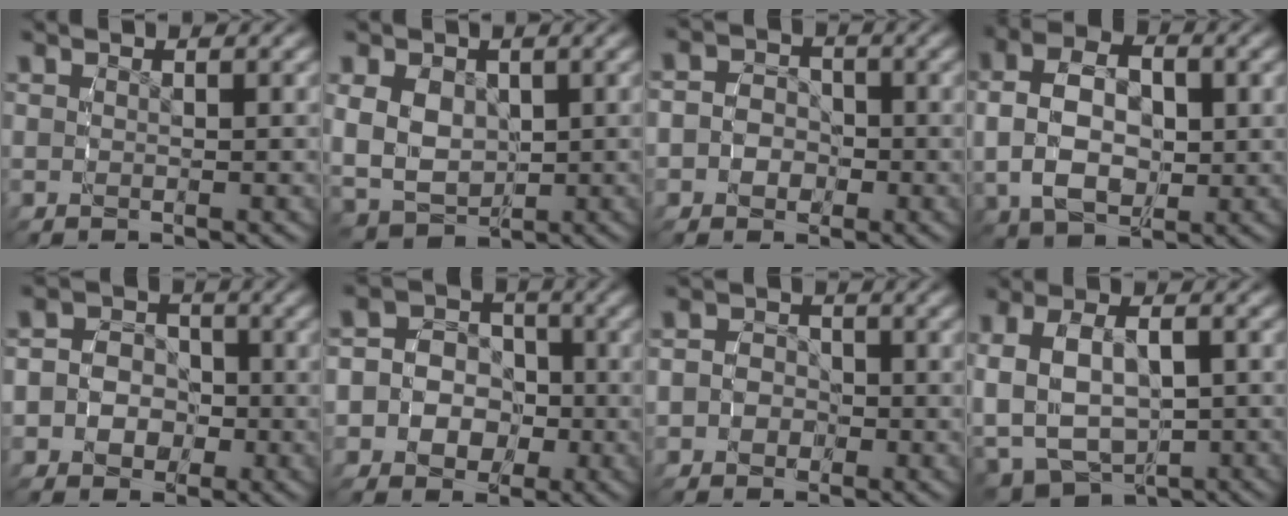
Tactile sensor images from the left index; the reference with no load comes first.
{"total": 7.6, "force": [0.2, 6.4, 4.1], "torque": [-0.101, -0.036, 0.019]}
{"total": 5.7, "force": [-1.3, 5.2, 1.8], "torque": [-0.042, -0.019, -0.027]}
{"total": 8.4, "force": [0.7, 6.0, 5.9], "torque": [-0.106, -0.006, 0.015]}
{"total": 8.4, "force": [-1.7, 7.7, 3.0], "torque": [-0.074, -0.026, -0.038]}
{"total": 11.3, "force": [-2.1, 10.2, 4.3], "torque": [-0.116, -0.038, -0.041]}
{"total": 4.1, "force": [-1.2, 3.7, 1.1], "torque": [-0.024, -0.015, -0.023]}
{"total": 11.0, "force": [-1.7, 8.8, 6.3], "torque": [-0.160, -0.050, -0.008]}